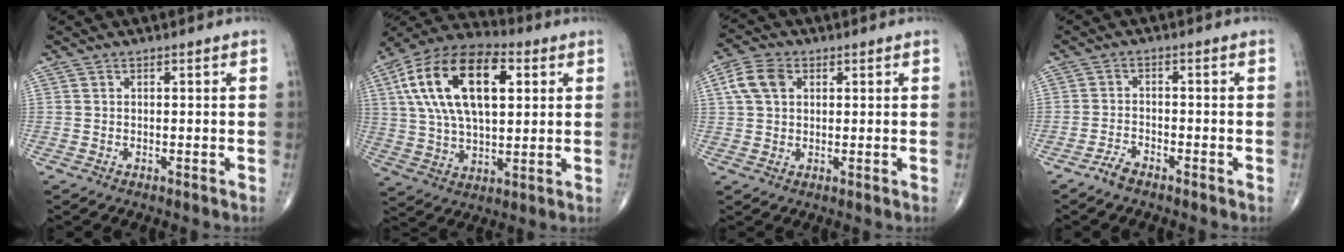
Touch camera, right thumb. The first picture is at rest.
{"total": 22.0, "force": [6.1, 11.4, 17.8], "torque": [-0.321, 0.009, 0.099]}
{"total": 6.2, "force": [1.9, 4.3, 4.1], "torque": [-0.080, 0.010, 0.033]}
{"total": 2.7, "force": [-2.3, 0.8, 1.2], "torque": [-0.031, 0.011, -0.044]}